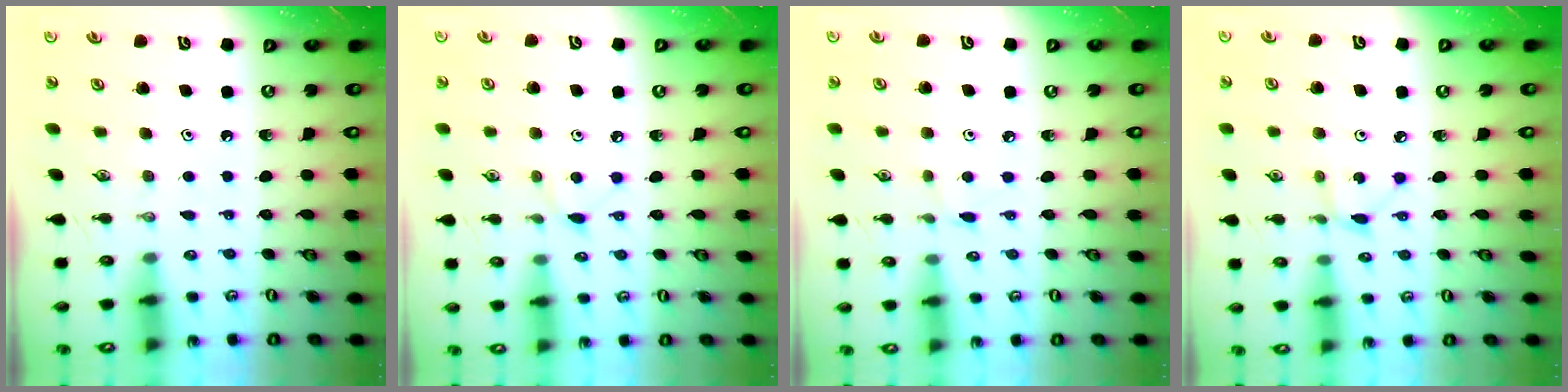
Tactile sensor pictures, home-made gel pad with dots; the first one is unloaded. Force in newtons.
{"total": 4.7, "press": 4.6, "slide": 0.5}
{"total": 2.3, "press": 2.3, "slide": 0.3}
{"total": 2.2, "press": 2.2, "slide": 0.1}